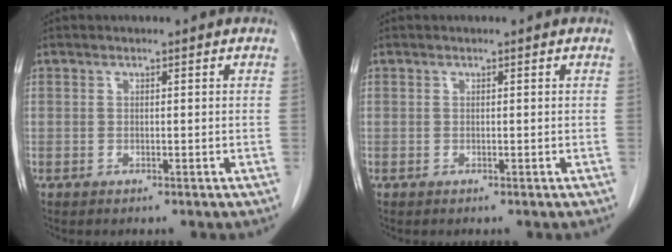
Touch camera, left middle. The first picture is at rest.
{"total": 0.0}